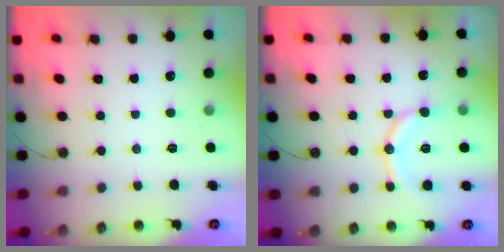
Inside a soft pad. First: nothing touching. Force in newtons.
{"total": 13.9, "press": 13.5, "slide": 3.3}